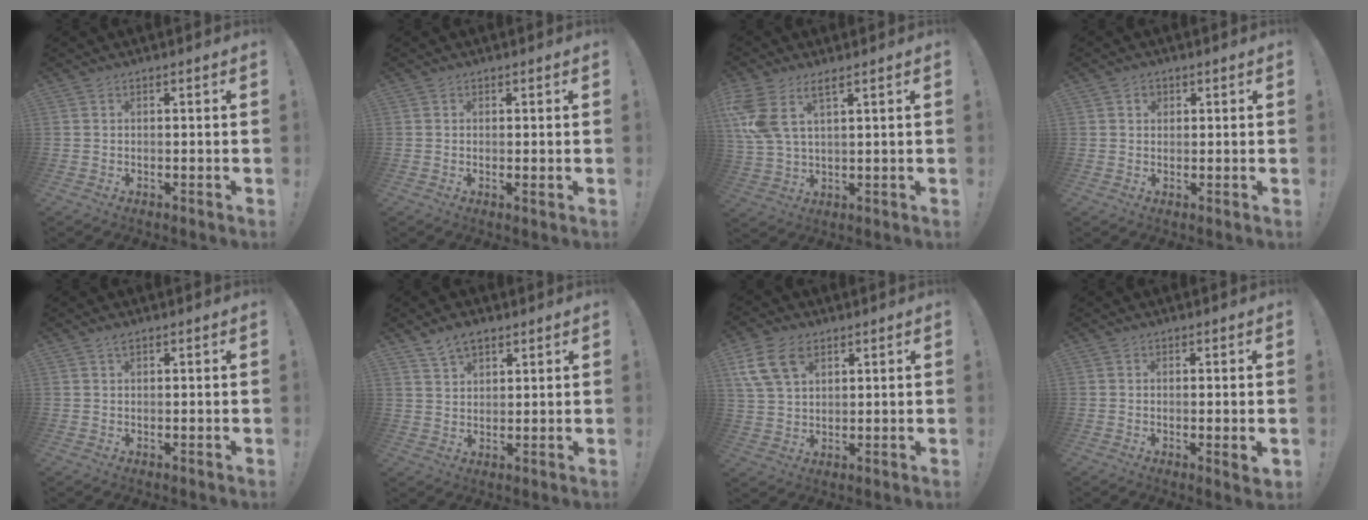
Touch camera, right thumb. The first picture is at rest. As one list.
[{"total": 1.1, "force": [0.3, 0.1, 1.0], "torque": [-0.010, -0.003, 0.002]}, {"total": 8.9, "force": [4.8, 3.6, 6.5], "torque": [-0.152, -0.014, 0.097]}, {"total": 1.9, "force": [0.7, 1.6, 0.6], "torque": [0.001, -0.003, 0.009]}, {"total": 1.2, "force": [0.9, 0.5, 0.6], "torque": [-0.004, -0.003, 0.014]}, {"total": 6.0, "force": [4.5, 3.2, 2.4], "torque": [-0.039, -0.020, 0.083]}, {"total": 11.3, "force": [5.7, 7.5, 6.4], "torque": [-0.127, -0.016, 0.111]}, {"total": 2.8, "force": [0.0, 0.2, 2.8], "torque": [-0.037, -0.008, 0.000]}]